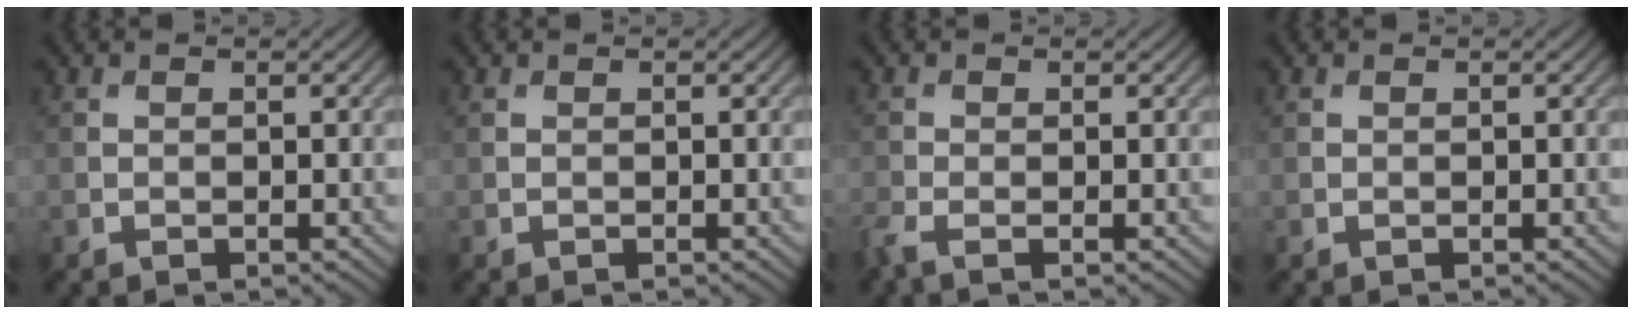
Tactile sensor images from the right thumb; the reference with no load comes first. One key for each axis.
{"total": 0.0}
{"total": 1.8, "fx": -1.3, "fy": 0.3, "fz": 1.3, "tx": -0.041, "ty": -0.006, "tz": -0.034}
{"total": 0.0}